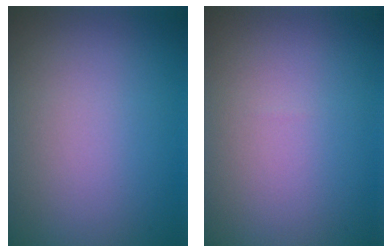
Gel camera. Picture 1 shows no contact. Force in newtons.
{"total": 0.0}